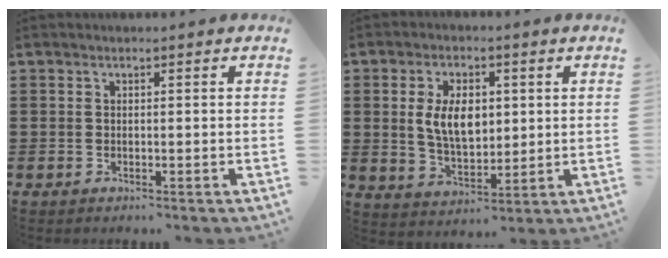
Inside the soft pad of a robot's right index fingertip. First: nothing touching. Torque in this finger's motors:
{"motor_torque": [1.18, 0.72, 0.59, 0.19]}